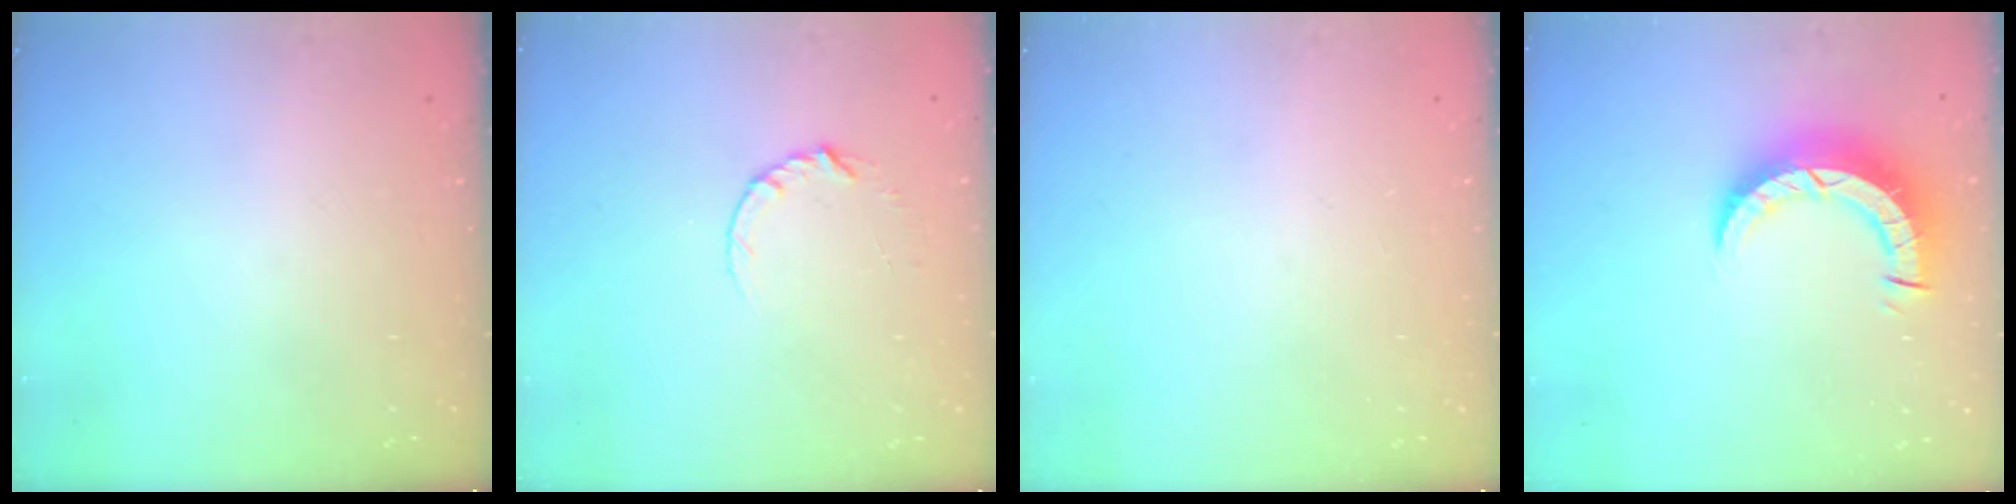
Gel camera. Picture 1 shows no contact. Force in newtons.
{"total": 3.7, "press": 3.7, "slide": 0.5}
{"total": 0.0}
{"total": 8.6, "press": 8.5, "slide": 0.9}